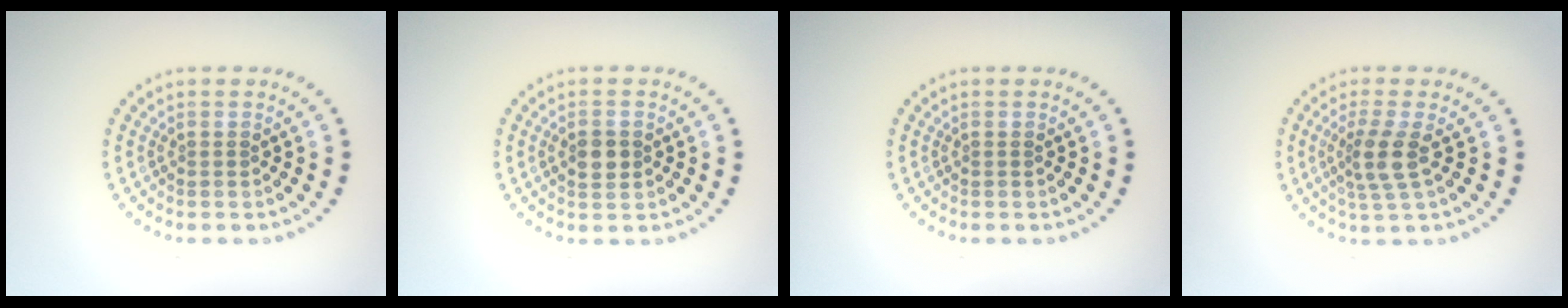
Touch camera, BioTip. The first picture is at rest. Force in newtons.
{"total": 2.4, "press": 2.4, "slide": 0.0}
{"total": 0.0}
{"total": 2.9, "press": 2.3, "slide": 1.7}